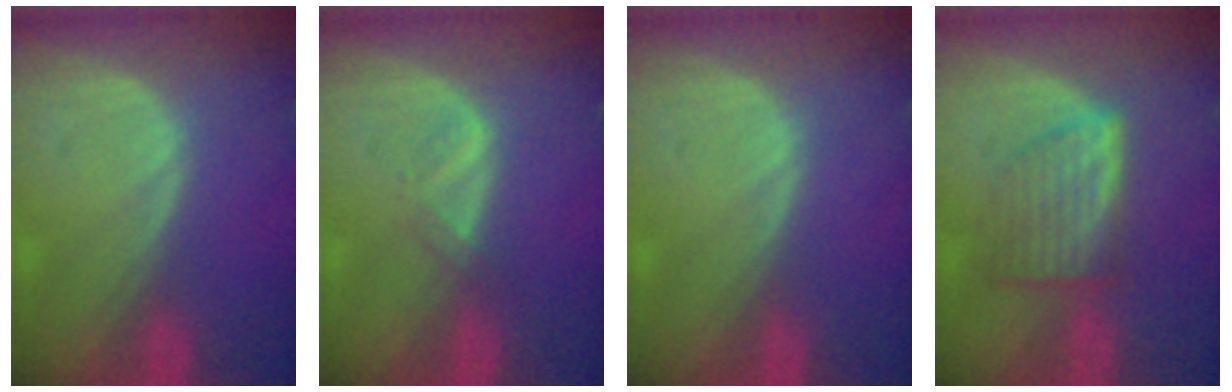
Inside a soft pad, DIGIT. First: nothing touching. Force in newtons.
{"total": 1.8, "press": 1.7, "slide": 0.3}
{"total": 0.0}
{"total": 6.3, "press": 5.9, "slide": 2.1}